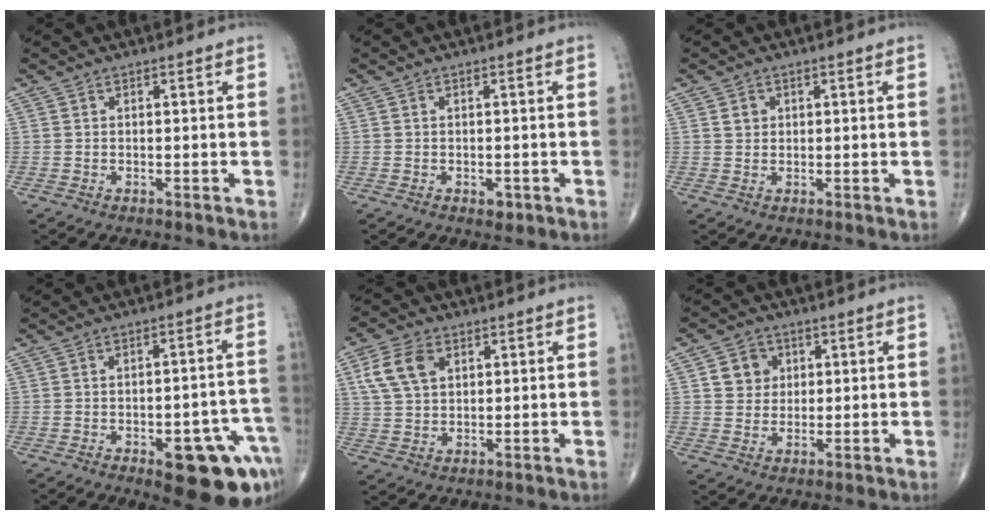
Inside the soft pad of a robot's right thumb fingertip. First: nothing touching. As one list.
[{"total": 1.7, "force": [-0.7, 1.1, 1.0], "torque": [-0.010, 0.000, -0.006]}, {"total": 1.7, "force": [0.6, 1.4, 0.6], "torque": [-0.003, -0.002, 0.010]}, {"total": 15.3, "force": [-7.0, 6.1, 12.1], "torque": [-0.088, 0.040, -0.072]}, {"total": 7.9, "force": [2.9, 5.1, 5.3], "torque": [-0.100, -0.001, 0.058]}, {"total": 5.5, "force": [1.6, 4.9, 1.8], "torque": [-0.003, -0.002, 0.024]}]